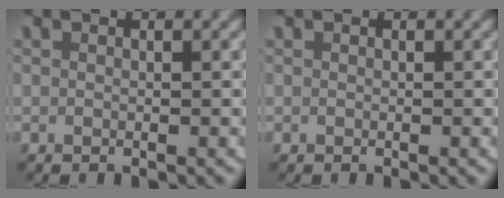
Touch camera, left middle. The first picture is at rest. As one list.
[{"total": 0.0}]